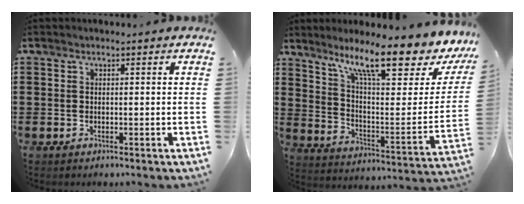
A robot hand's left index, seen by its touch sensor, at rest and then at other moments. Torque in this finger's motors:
{"motor_torque": [1.07, -1.07, 1.06, 0.21]}